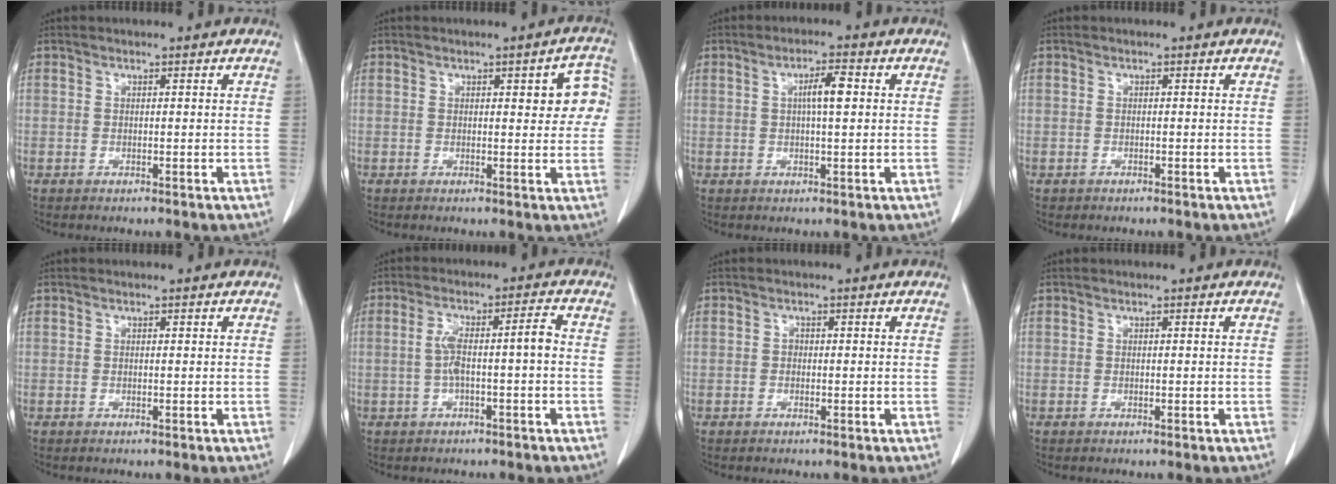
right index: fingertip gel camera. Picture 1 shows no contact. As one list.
[{"total": 5.6, "force": [1.4, 1.8, 5.1], "torque": [-0.049, 0.016, 0.010]}, {"total": 4.1, "force": [0.8, 0.5, 4.0], "torque": [-0.069, 0.005, 0.009]}, {"total": 0.6, "force": [-0.3, 0.6, -0.1], "torque": [0.001, 0.007, -0.009]}, {"total": 0.0}, {"total": 5.7, "force": [-0.6, 0.7, 5.7], "torque": [-0.110, 0.027, -0.007]}, {"total": 0.6, "force": [0.0, 0.5, 0.3], "torque": [-0.003, 0.002, -0.003]}, {"total": 0.0}]